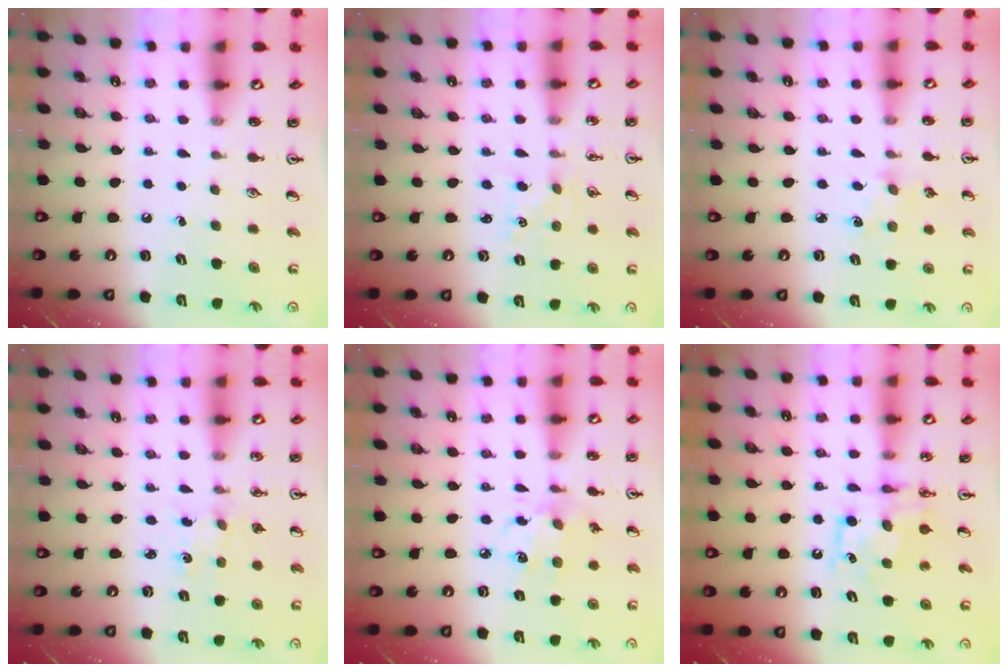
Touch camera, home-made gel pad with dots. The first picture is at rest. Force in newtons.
{"total": 1.0, "press": 0.9, "slide": 0.2}
{"total": 2.1, "press": 2.1, "slide": 0.3}
{"total": 0.0}
{"total": 8.7, "press": 8.7, "slide": 0.6}
{"total": 8.0, "press": 8.0, "slide": 0.5}